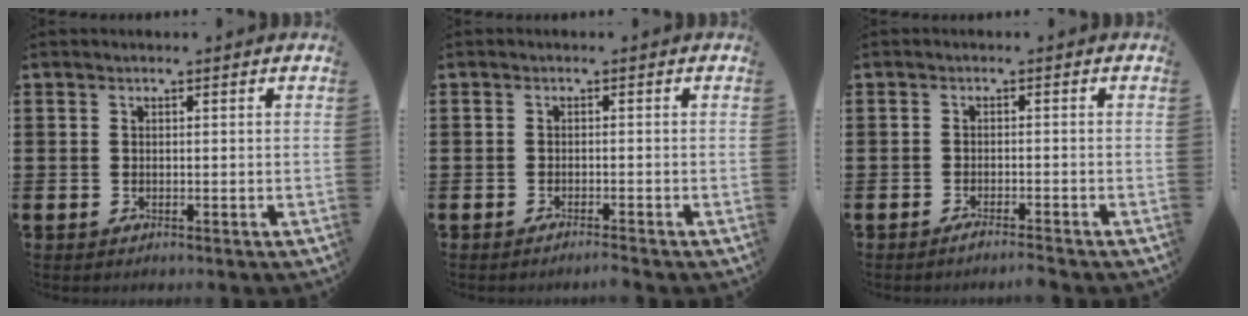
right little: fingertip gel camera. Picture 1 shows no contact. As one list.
[{"total": 0.9, "force": [-0.9, -0.1, 0.3], "torque": [-0.005, -0.003, -0.016]}, {"total": 1.3, "force": [-1.2, -0.2, 0.5], "torque": [-0.006, -0.001, -0.024]}]